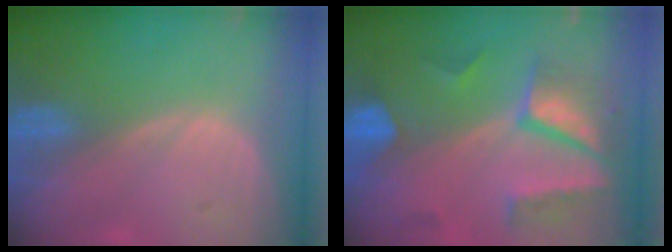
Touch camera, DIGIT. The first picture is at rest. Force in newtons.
{"total": 8.7, "press": 7.8, "slide": 3.9}